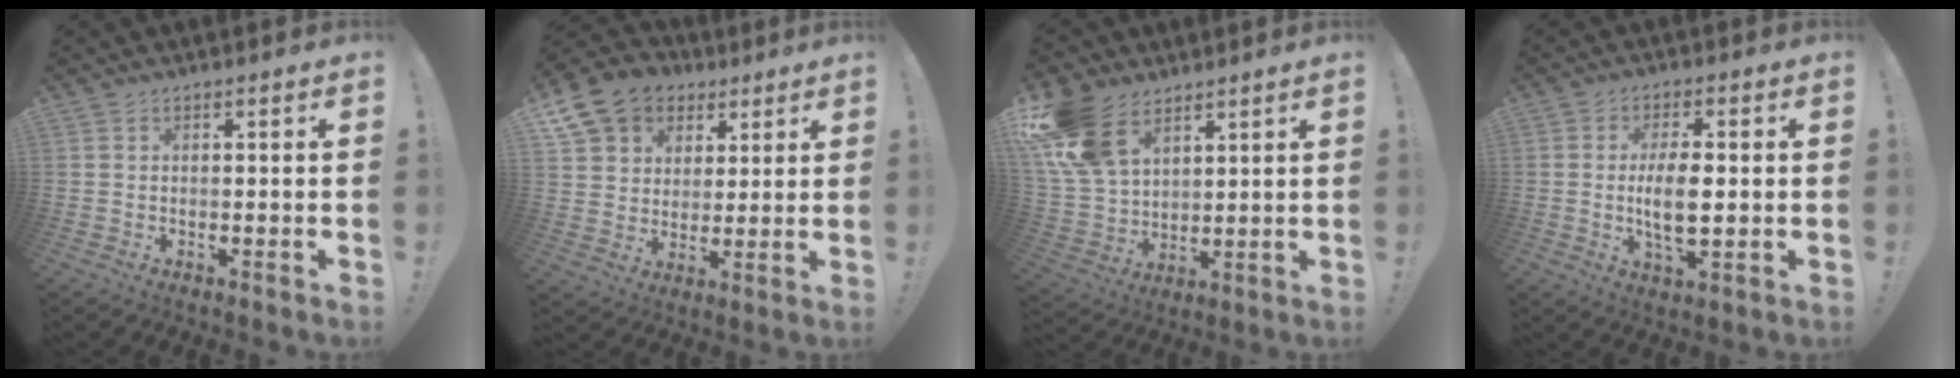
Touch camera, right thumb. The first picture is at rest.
{"total": 13.0, "force": [7.2, 9.8, 4.5], "torque": [-0.070, -0.043, 0.142]}
{"total": 16.5, "force": [9.5, 10.2, 8.8], "torque": [-0.177, -0.047, 0.184]}
{"total": 8.9, "force": [-0.3, 3.8, 8.1], "torque": [-0.145, -0.011, -0.011]}